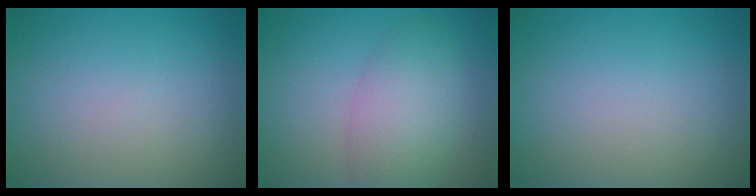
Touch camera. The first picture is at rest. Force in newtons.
{"total": 4.9, "press": 4.9, "slide": 0.1}
{"total": 0.0}